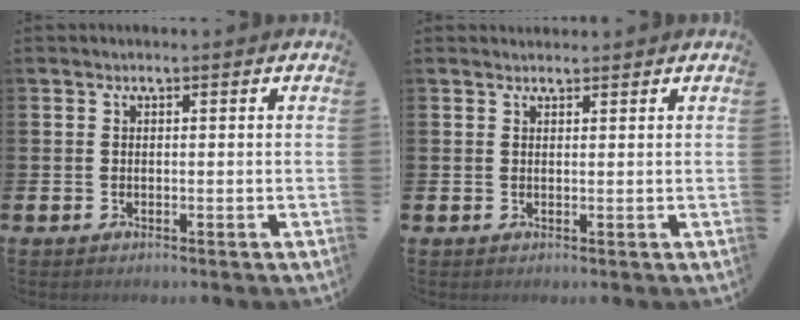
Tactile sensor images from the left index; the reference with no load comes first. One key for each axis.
{"total": 0.7, "fx": 0.7, "fy": 0.2, "fz": 0.0, "tx": 0.011, "ty": 0.000, "tz": 0.010}